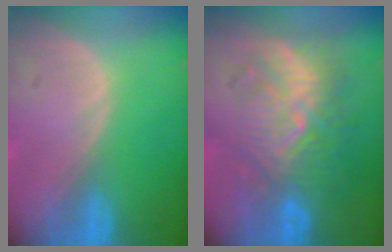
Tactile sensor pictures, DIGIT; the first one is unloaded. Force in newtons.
{"total": 9.1, "press": 8.8, "slide": 2.3}